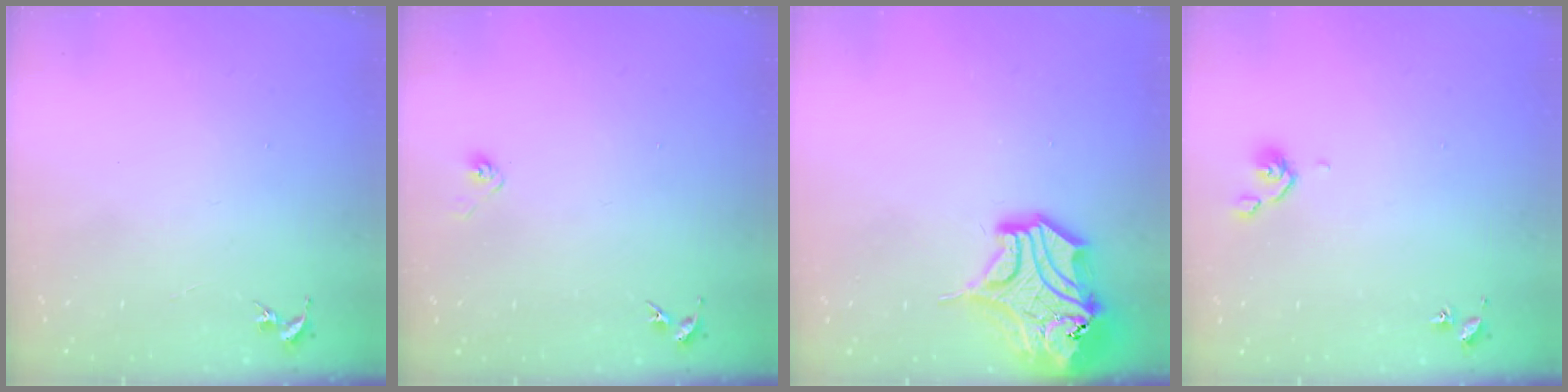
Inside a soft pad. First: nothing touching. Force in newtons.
{"total": 2.8, "press": 2.6, "slide": 1.1}
{"total": 17.2, "press": 17.0, "slide": 2.4}
{"total": 5.0, "press": 4.9, "slide": 1.2}